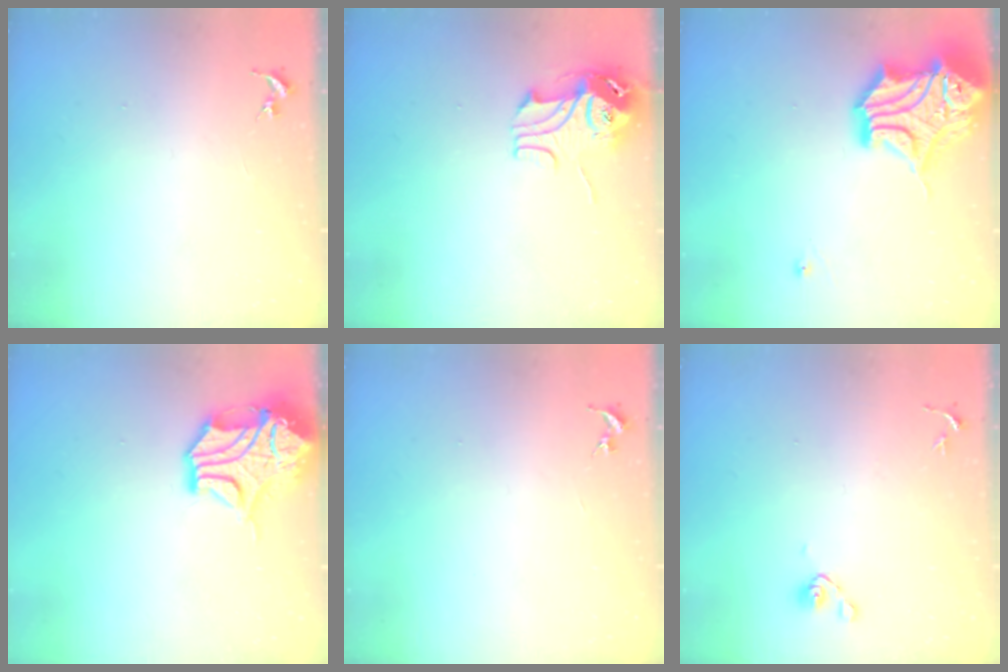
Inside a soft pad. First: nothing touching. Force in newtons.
{"total": 10.9, "press": 10.9, "slide": 1.1}
{"total": 19.9, "press": 19.7, "slide": 3.3}
{"total": 15.8, "press": 15.6, "slide": 2.5}
{"total": 0.0}
{"total": 5.9, "press": 5.4, "slide": 2.4}